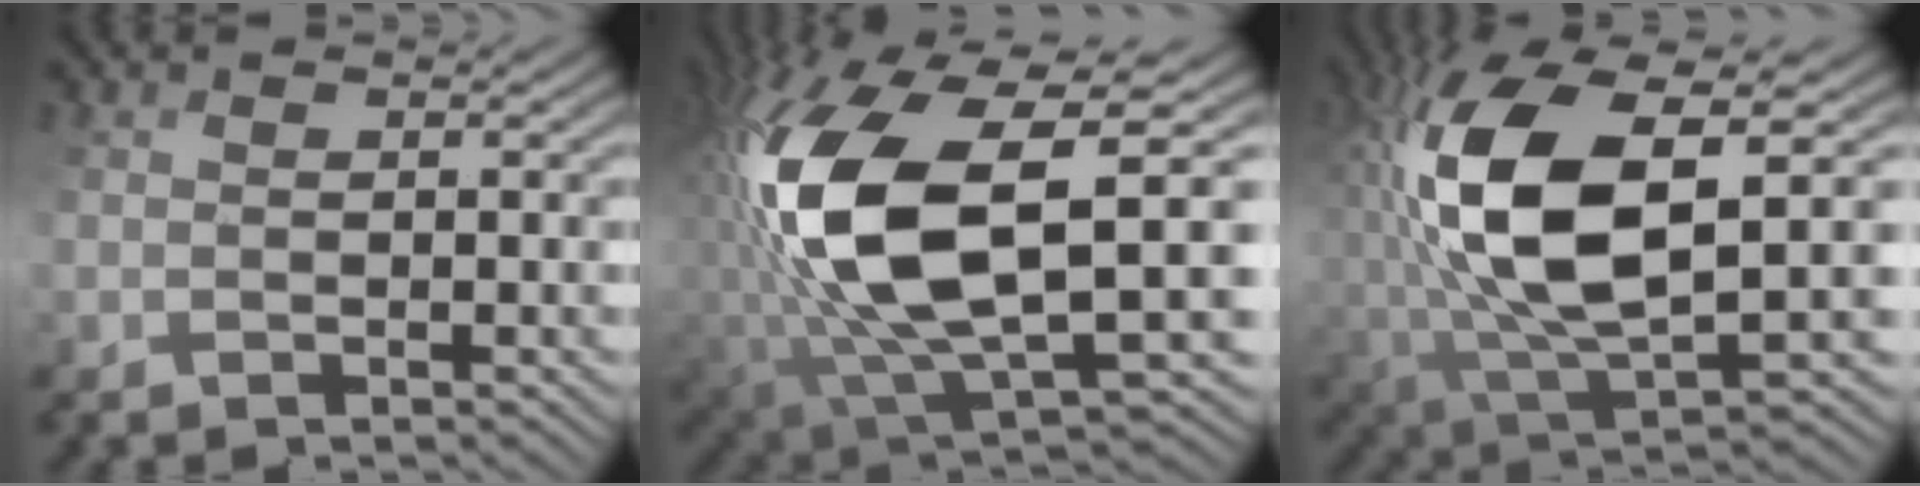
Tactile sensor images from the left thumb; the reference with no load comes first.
{"total": 15.5, "force": [2.2, 8.3, 12.9], "torque": [-0.284, -0.007, 0.038]}
{"total": 14.0, "force": [2.9, 5.8, 12.3], "torque": [-0.263, 0.006, 0.055]}